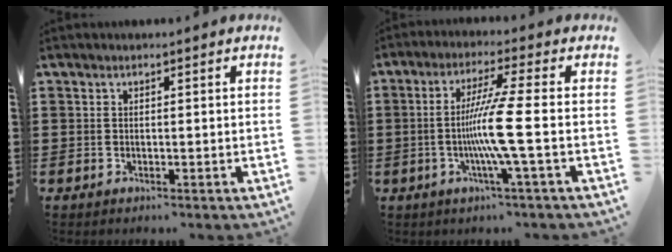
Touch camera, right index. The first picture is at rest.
{"total": 8.3, "force": [-1.6, -1.1, 8.1], "torque": [-0.163, -0.021, -0.040]}